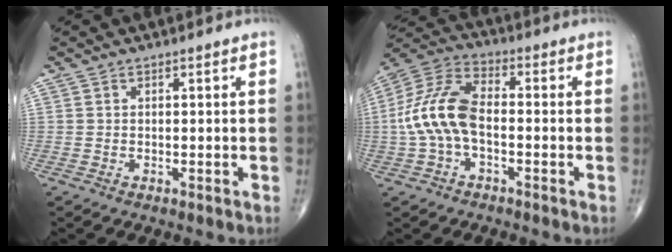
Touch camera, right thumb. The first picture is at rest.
{"total": 12.6, "force": [-1.5, 6.8, 10.5], "torque": [-0.227, 0.037, -0.037]}